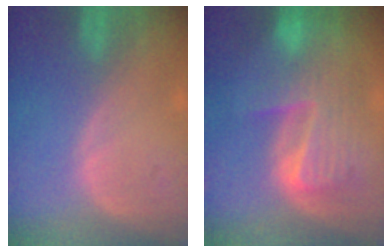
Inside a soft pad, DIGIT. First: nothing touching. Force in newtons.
{"total": 9.8, "press": 8.5, "slide": 4.9}